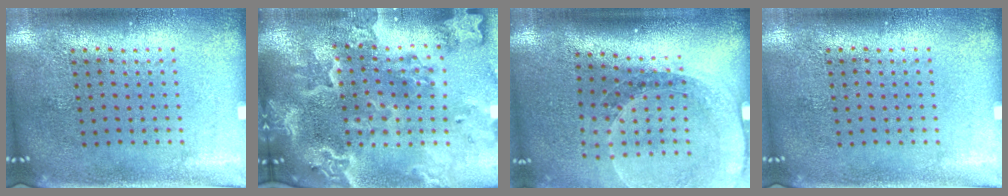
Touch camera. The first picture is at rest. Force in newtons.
{"total": 4.7, "press": 3.8, "slide": 2.7}
{"total": 1.8, "press": 1.7, "slide": 0.6}
{"total": 0.0}